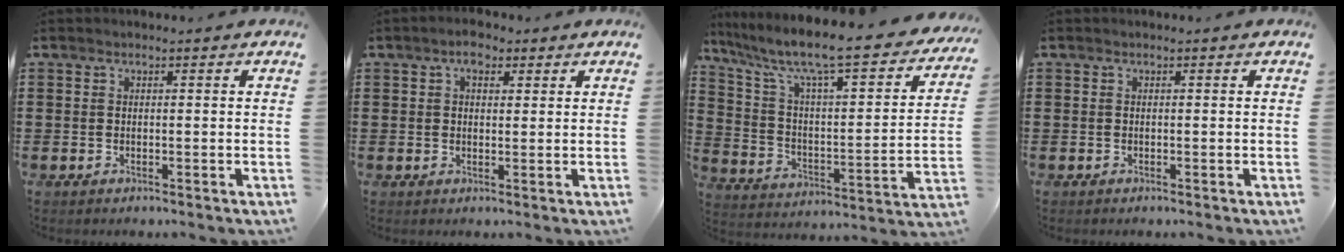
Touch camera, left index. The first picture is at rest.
{"total": 3.4, "force": [2.1, 1.7, 2.0], "torque": [-0.030, 0.005, 0.033]}
{"total": 9.9, "force": [7.9, 0.8, 5.8], "torque": [-0.140, -0.065, 0.124]}
{"total": 0.0}